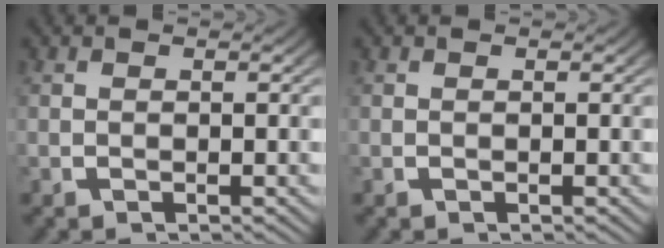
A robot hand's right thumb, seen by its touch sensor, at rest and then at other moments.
{"total": 0.0}